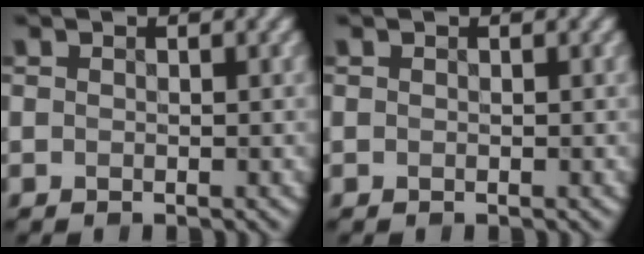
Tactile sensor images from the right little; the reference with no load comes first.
{"total": 0.0}